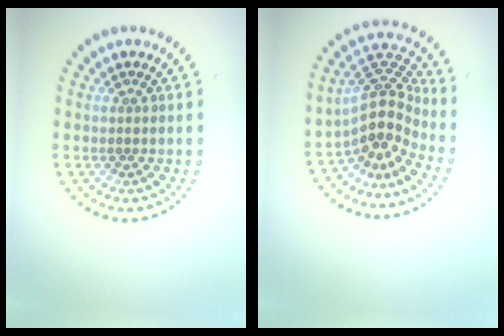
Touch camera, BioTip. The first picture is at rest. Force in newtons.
{"total": 4.5, "press": 3.1, "slide": 3.2}